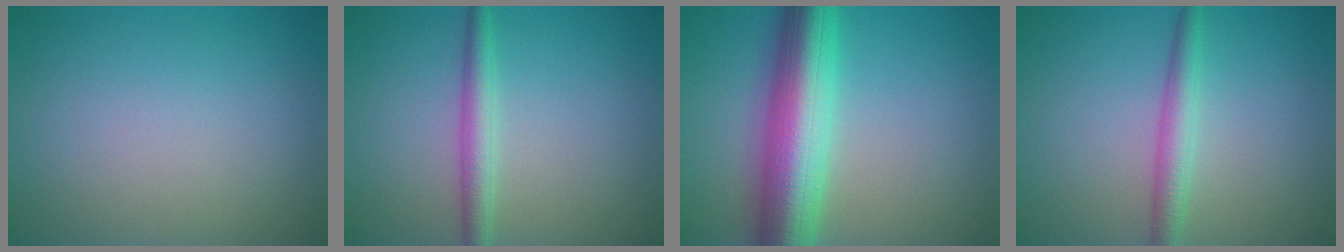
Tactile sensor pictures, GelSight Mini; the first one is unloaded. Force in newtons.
{"total": 2.7, "press": 2.7, "slide": 0.0}
{"total": 9.9, "press": 9.9, "slide": 0.2}
{"total": 2.7, "press": 2.7, "slide": 0.1}